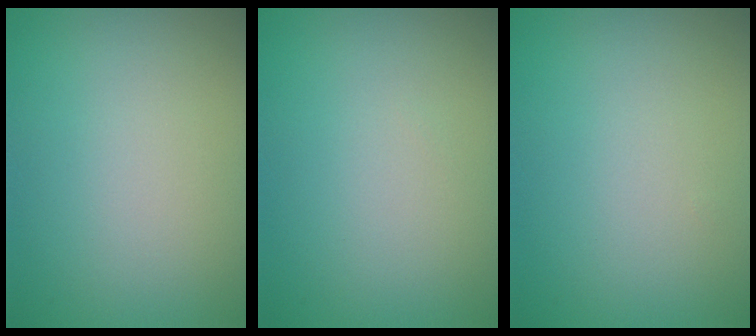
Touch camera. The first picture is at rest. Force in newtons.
{"total": 0.0}
{"total": 0.0}